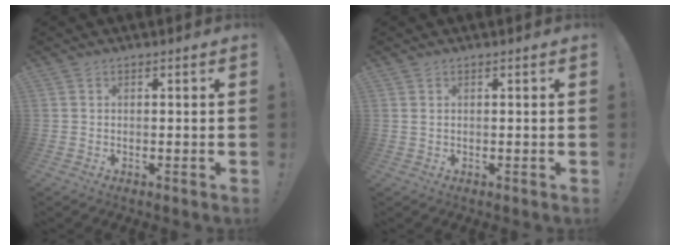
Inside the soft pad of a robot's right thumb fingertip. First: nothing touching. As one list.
[{"total": 0.7, "force": [0.4, 0.3, 0.5], "torque": [-0.008, 0.000, 0.006]}]